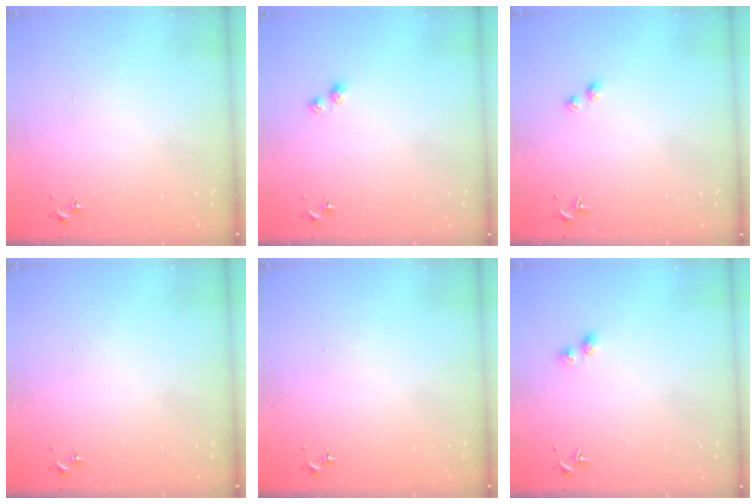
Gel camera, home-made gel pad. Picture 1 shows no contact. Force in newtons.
{"total": 2.8, "press": 2.7, "slide": 0.4}
{"total": 2.3, "press": 2.2, "slide": 0.3}
{"total": 0.0}
{"total": 0.0}
{"total": 3.8, "press": 3.8, "slide": 0.2}